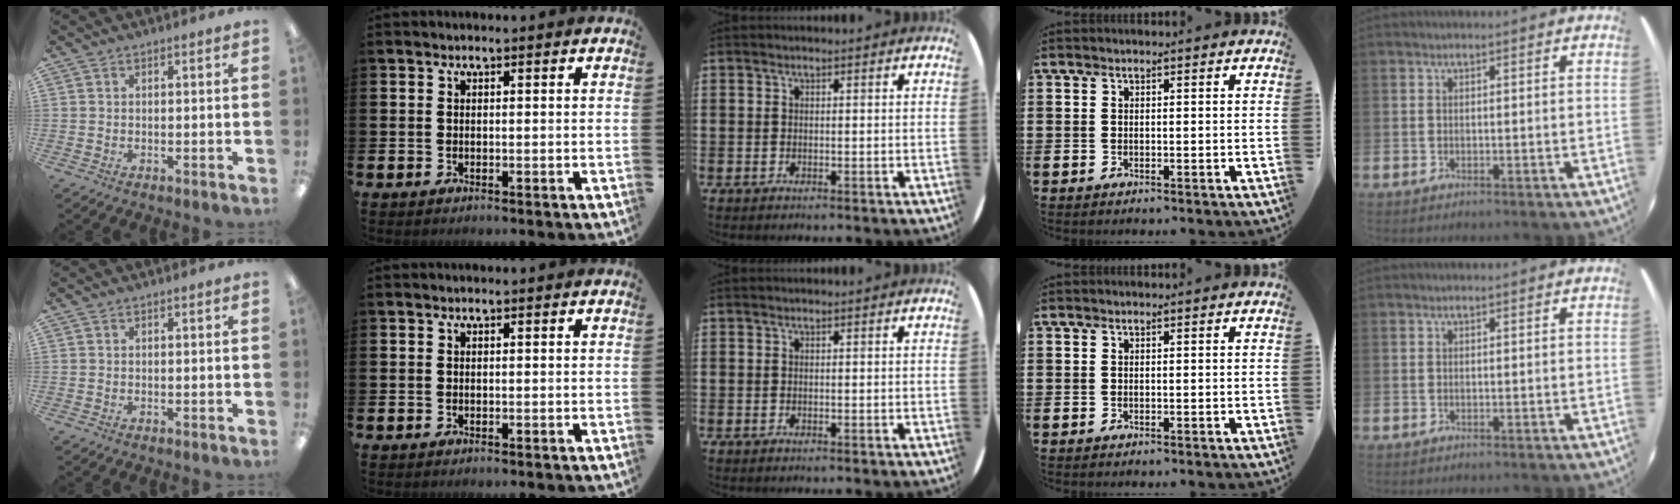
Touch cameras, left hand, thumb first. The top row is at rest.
{}